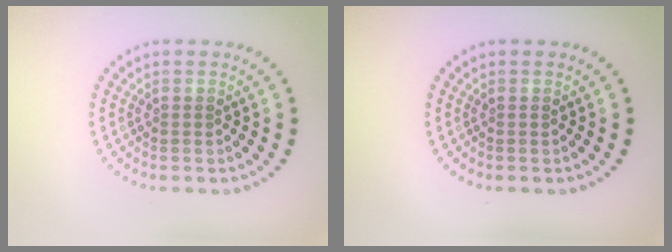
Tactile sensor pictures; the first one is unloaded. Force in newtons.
{"total": 0.0}